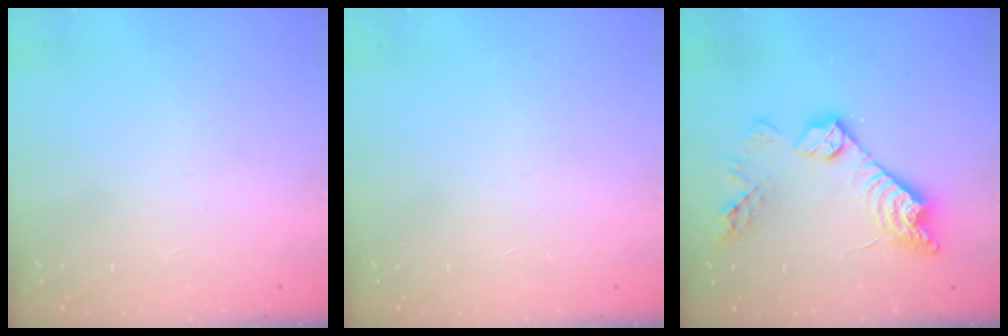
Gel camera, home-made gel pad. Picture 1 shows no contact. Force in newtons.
{"total": 0.0}
{"total": 16.1, "press": 16.0, "slide": 0.9}